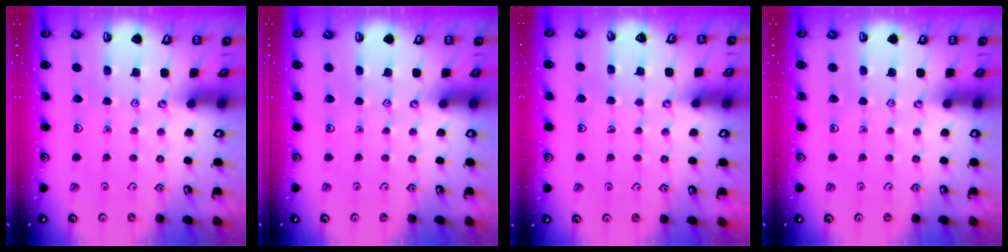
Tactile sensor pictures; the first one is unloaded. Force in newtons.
{"total": 0.0}
{"total": 3.2, "press": 3.2, "slide": 0.2}
{"total": 0.0}